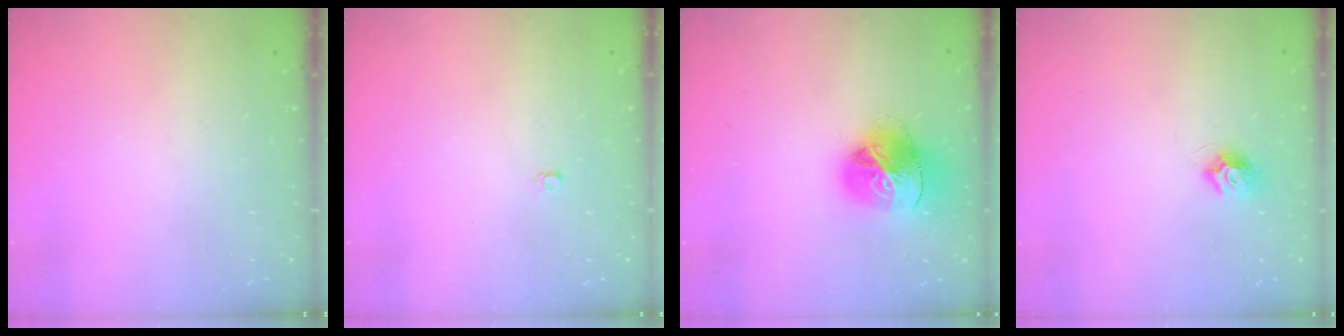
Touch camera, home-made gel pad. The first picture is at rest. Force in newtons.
{"total": 2.2, "press": 2.2, "slide": 0.2}
{"total": 18.4, "press": 18.3, "slide": 2.2}
{"total": 7.6, "press": 7.6, "slide": 0.4}